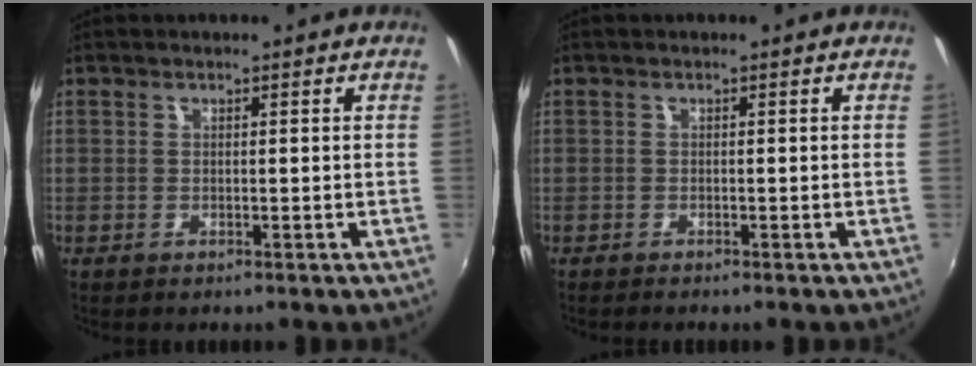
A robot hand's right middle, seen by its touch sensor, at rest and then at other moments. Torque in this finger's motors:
{"motor_torque": [-0.49, -0.14, -0.03, 0.00]}